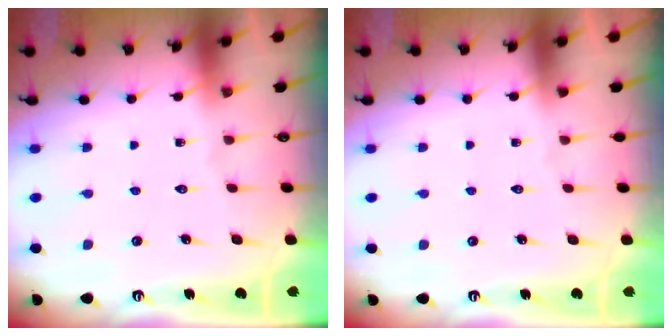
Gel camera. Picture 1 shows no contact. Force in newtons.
{"total": 0.0}